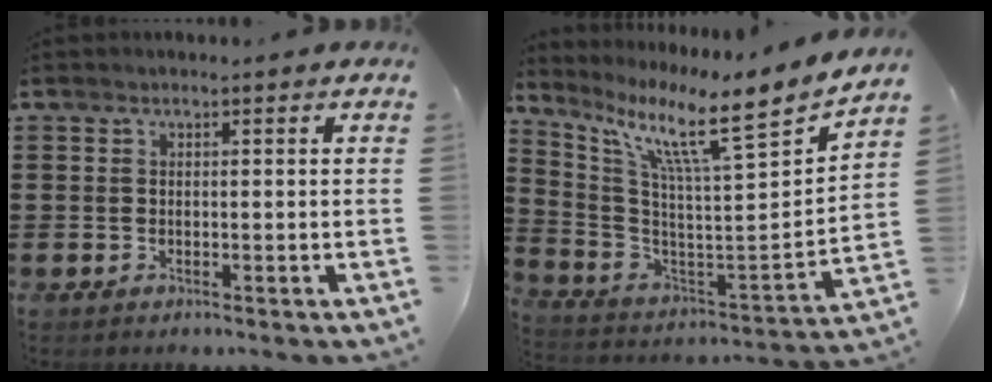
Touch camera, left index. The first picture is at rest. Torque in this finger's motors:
{"motor_torque": [1.39, -0.75, 0.37, 0.21]}